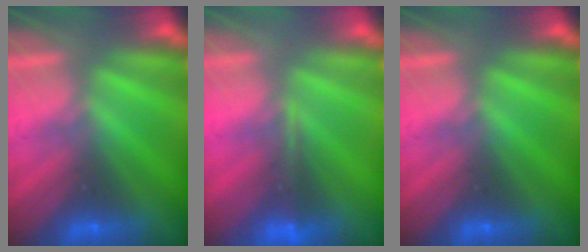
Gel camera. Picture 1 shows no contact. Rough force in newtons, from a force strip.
{"total": 1.3}
{"total": 0.0}